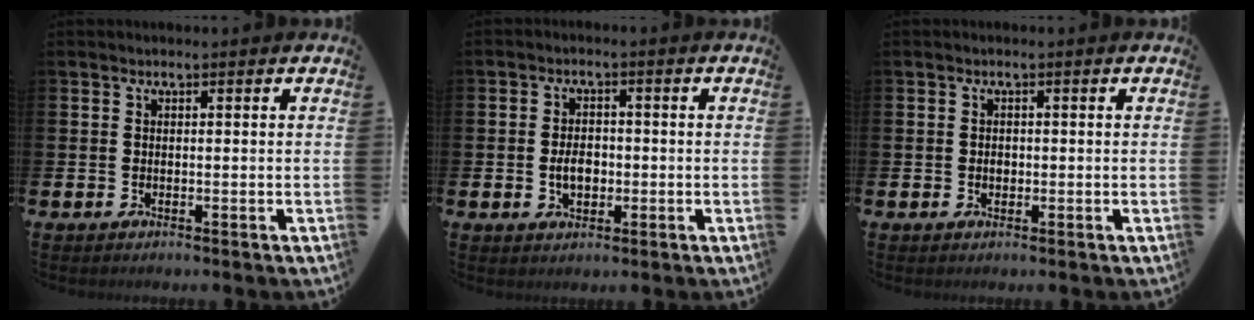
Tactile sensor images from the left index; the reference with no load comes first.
{"total": 3.3, "force": [-0.7, 2.2, 2.4], "torque": [-0.028, -0.002, -0.018]}
{"total": 0.9, "force": [-0.2, 0.7, 0.5], "torque": [-0.002, 0.003, -0.007]}